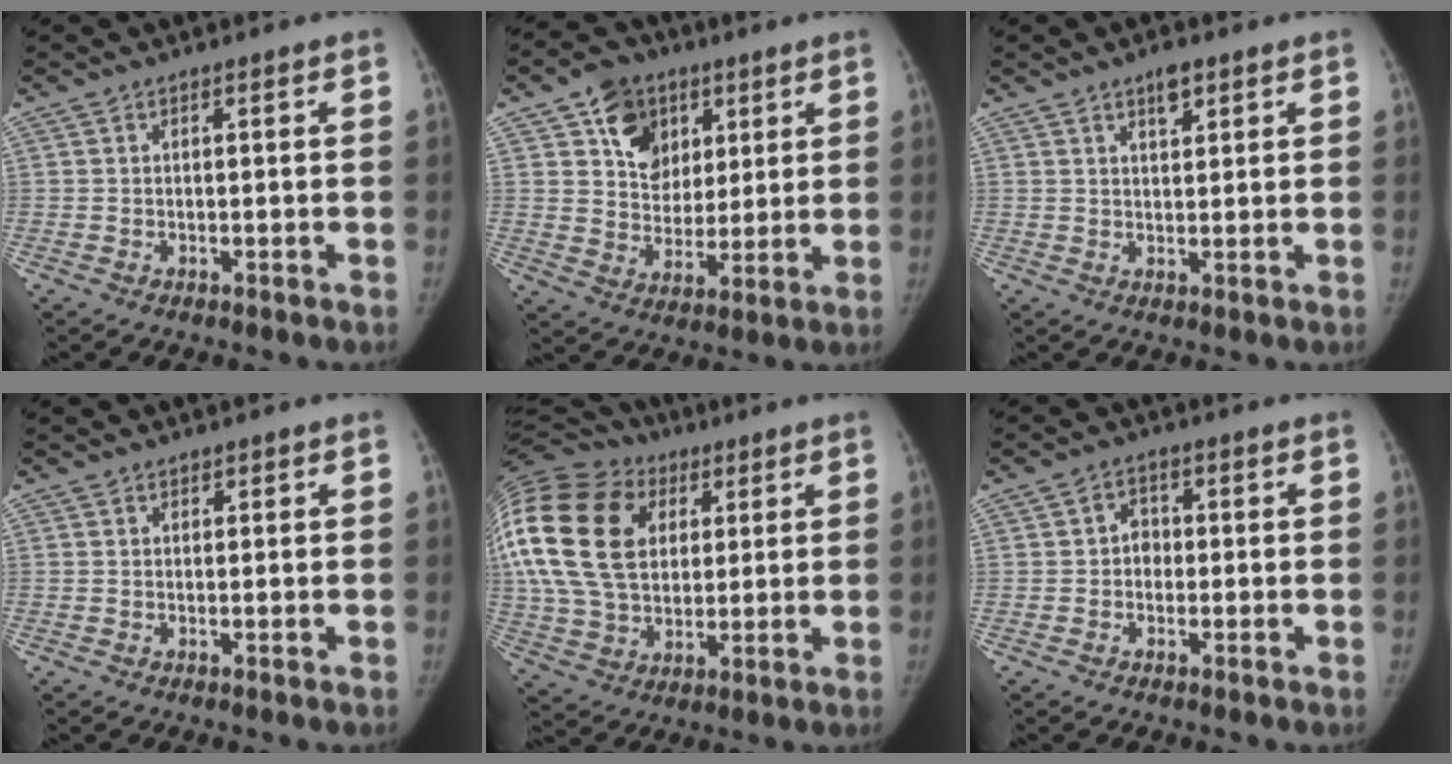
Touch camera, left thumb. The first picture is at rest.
{"total": 12.2, "force": [5.6, 9.6, 5.1], "torque": [-0.042, -0.021, 0.096]}
{"total": 3.4, "force": [2.2, 1.5, 2.2], "torque": [-0.022, -0.012, 0.034]}
{"total": 0.6, "force": [0.4, 0.4, 0.1], "torque": [0.005, -0.002, 0.005]}
{"total": 31.4, "force": [8.3, 22.2, 20.6], "torque": [-0.478, 0.054, 0.165]}
{"total": 3.1, "force": [-0.2, 2.6, 1.5], "torque": [-0.003, 0.009, -0.012]}